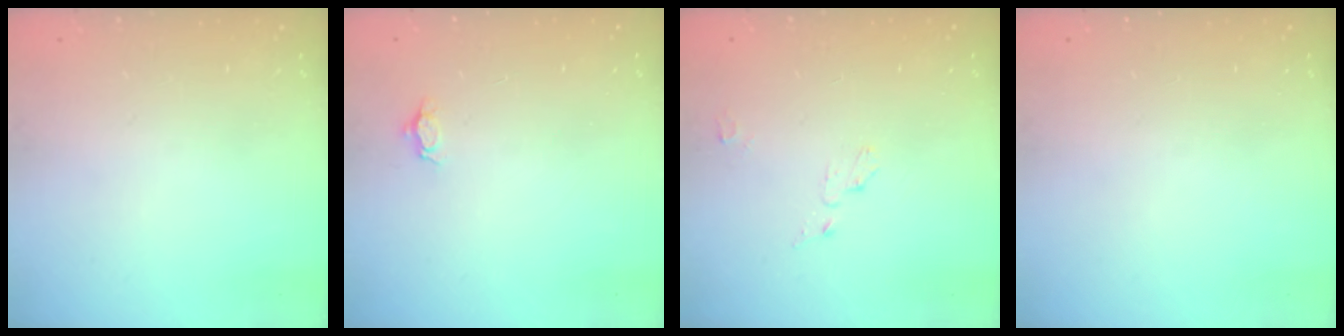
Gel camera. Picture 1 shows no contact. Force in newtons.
{"total": 3.6, "press": 3.5, "slide": 0.4}
{"total": 3.6, "press": 3.6, "slide": 0.4}
{"total": 0.0}